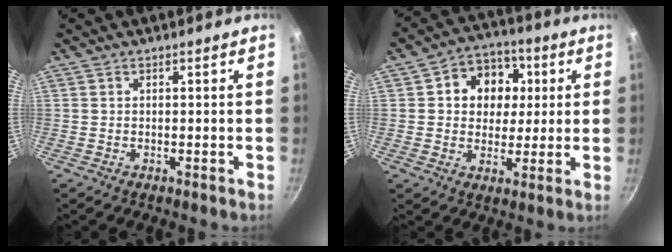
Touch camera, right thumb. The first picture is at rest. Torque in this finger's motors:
{"motor_torque": [-0.20, 0.40, 0.31, 0.21, 0.07]}